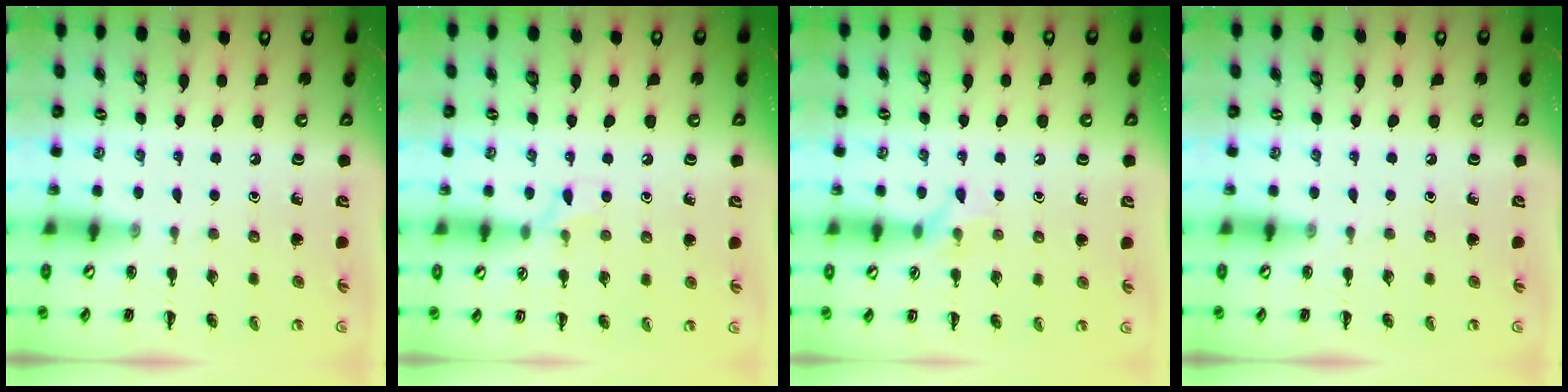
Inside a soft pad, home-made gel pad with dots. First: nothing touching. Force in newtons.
{"total": 5.4, "press": 5.0, "slide": 2.0}
{"total": 5.6, "press": 5.5, "slide": 0.6}
{"total": 0.0}